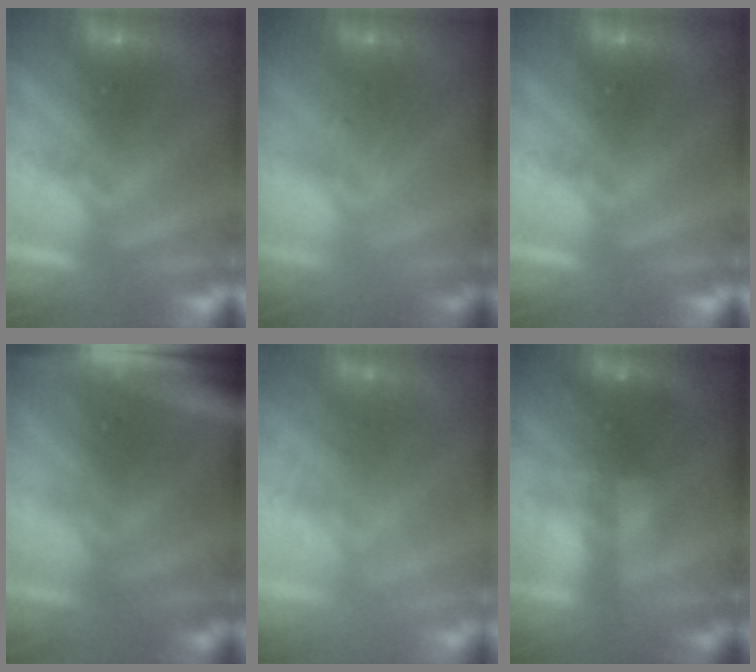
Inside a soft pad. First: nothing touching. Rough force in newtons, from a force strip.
{"total": 2.9}
{"total": 0.0}
{"total": 6.5}
{"total": 1.7}
{"total": 3.8}